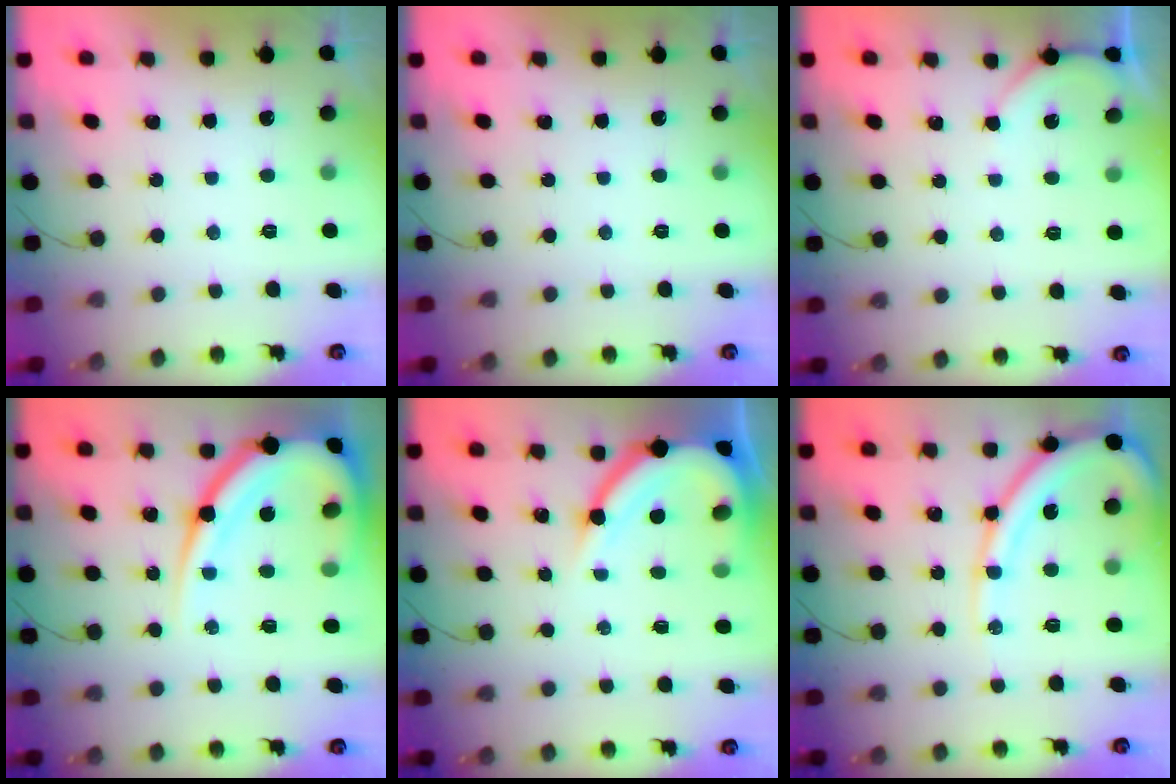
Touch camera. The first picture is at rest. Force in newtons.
{"total": 0.0}
{"total": 2.0, "press": 2.0, "slide": 0.2}
{"total": 19.8, "press": 19.7, "slide": 1.7}
{"total": 11.8, "press": 11.7, "slide": 1.3}
{"total": 13.3, "press": 13.2, "slide": 1.4}